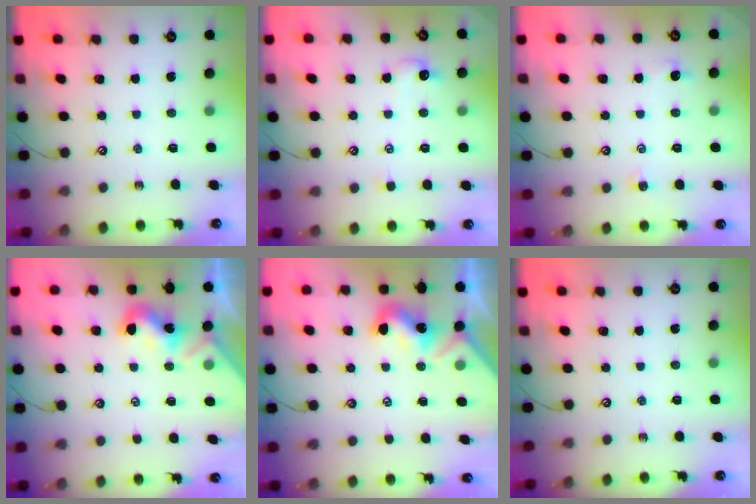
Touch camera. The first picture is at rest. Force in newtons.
{"total": 0.5, "press": 0.2, "slide": 0.5}
{"total": 0.0}
{"total": 1.8, "press": 1.8, "slide": 0.5}
{"total": 1.9, "press": 1.9, "slide": 0.3}
{"total": 0.0}